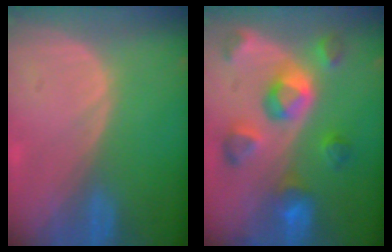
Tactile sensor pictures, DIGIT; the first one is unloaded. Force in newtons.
{"total": 9.7, "press": 8.7, "slide": 4.3}